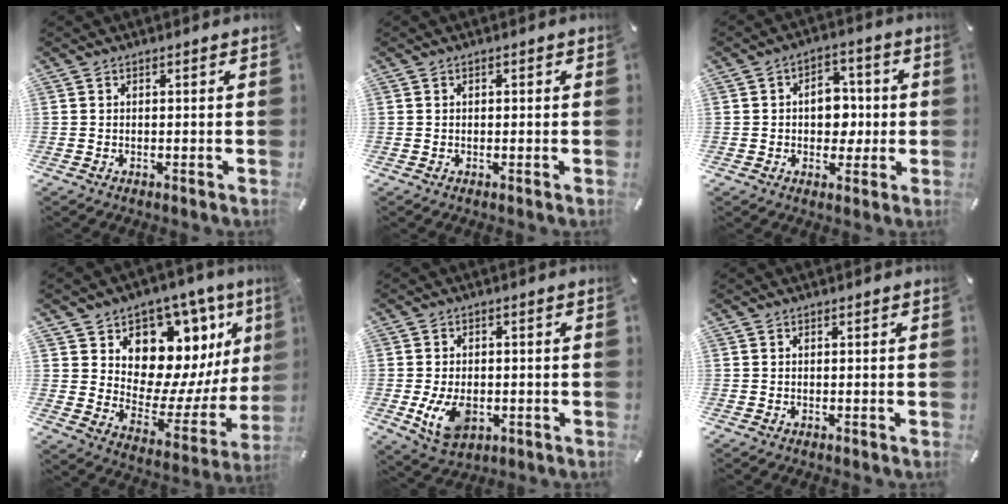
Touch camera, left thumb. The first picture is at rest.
{"total": 0.6, "force": [0.0, 0.5, 0.4], "torque": [-0.008, 0.002, -0.002]}
{"total": 8.5, "force": [0.0, 6.6, 5.3], "torque": [-0.066, 0.009, -0.004]}
{"total": 12.7, "force": [7.1, 9.0, 5.4], "torque": [-0.068, -0.098, 0.131]}
{"total": 8.4, "force": [-1.8, 5.7, 5.8], "torque": [-0.117, -0.004, -0.033]}
{"total": 0.0}